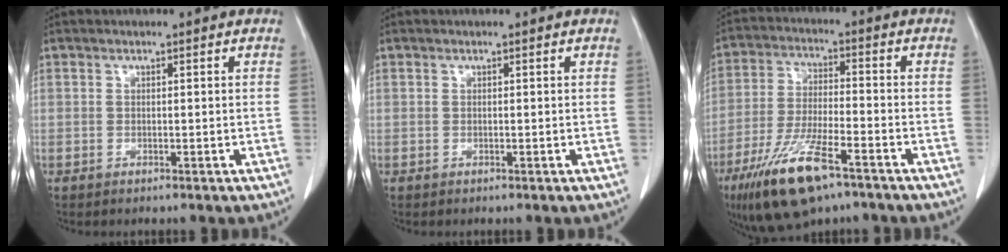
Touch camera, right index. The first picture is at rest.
{"total": 0.0}
{"total": 13.4, "force": [-8.3, 3.1, 10.0], "torque": [-0.198, -0.023, -0.146]}